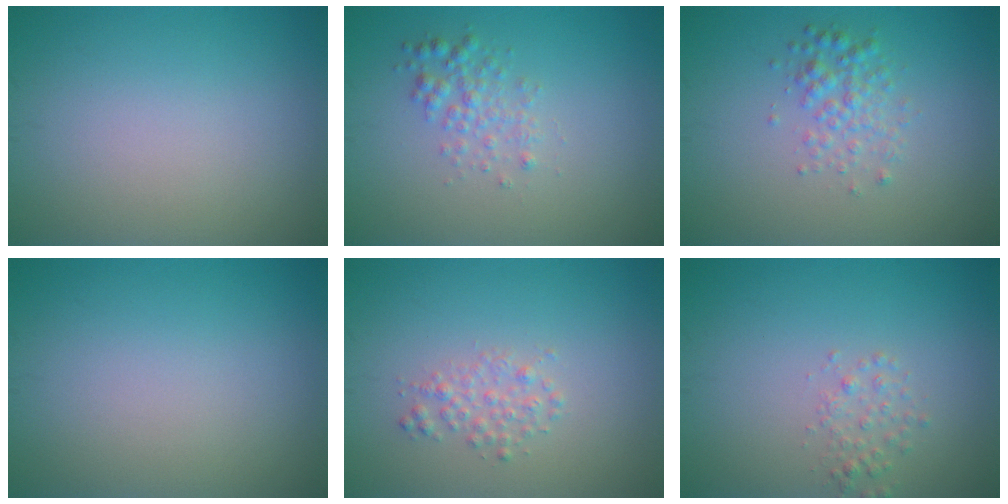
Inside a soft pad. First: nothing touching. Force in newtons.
{"total": 2.0, "press": 2.0, "slide": 0.0}
{"total": 2.3, "press": 2.3, "slide": 0.1}
{"total": 0.0}
{"total": 1.6, "press": 1.6, "slide": 0.1}
{"total": 1.4, "press": 1.4, "slide": 0.1}